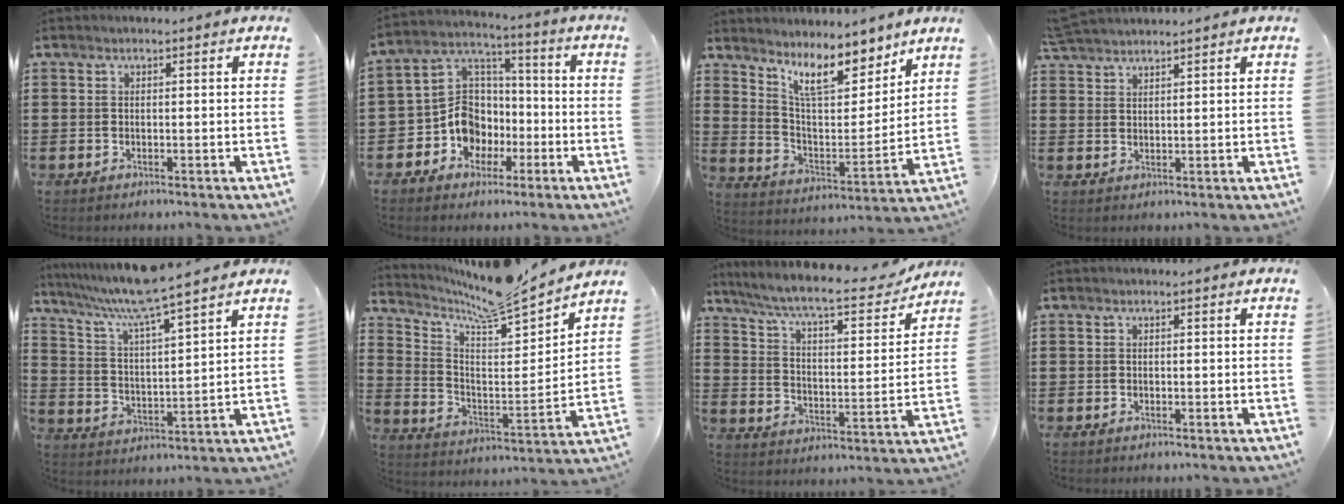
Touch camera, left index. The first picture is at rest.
{"total": 9.6, "force": [-3.3, 8.5, 2.8], "torque": [-0.109, 0.003, -0.065]}
{"total": 9.8, "force": [7.7, 2.8, 5.4], "torque": [-0.105, -0.040, 0.135]}
{"total": 2.9, "force": [2.9, 0.1, 0.4], "torque": [-0.016, -0.002, 0.057]}
{"total": 8.3, "force": [7.1, -0.7, 4.2], "torque": [-0.106, -0.039, 0.118]}
{"total": 9.3, "force": [8.5, 0.9, 3.6], "torque": [-0.091, -0.066, 0.140]}
{"total": 9.3, "force": [7.9, 0.7, 4.8], "torque": [-0.123, -0.044, 0.132]}
{"total": 0.0}